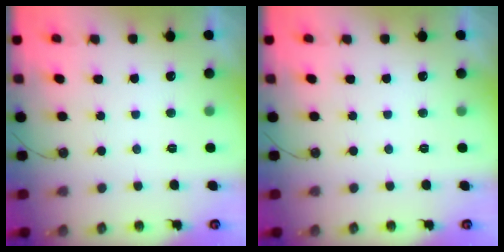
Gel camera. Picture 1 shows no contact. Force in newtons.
{"total": 0.0}